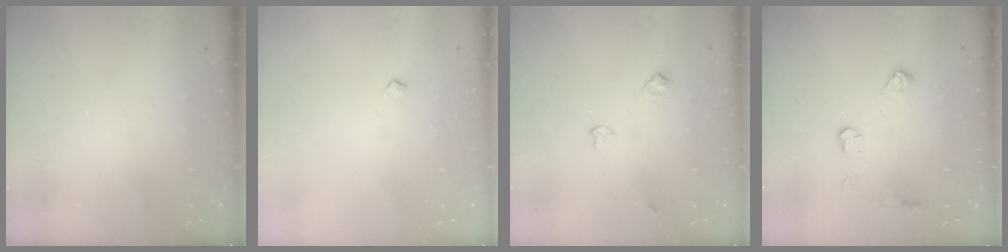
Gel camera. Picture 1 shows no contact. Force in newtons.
{"total": 3.5, "press": 3.5, "slide": 0.5}
{"total": 5.6, "press": 5.6, "slide": 0.9}
{"total": 7.4, "press": 7.4, "slide": 0.3}